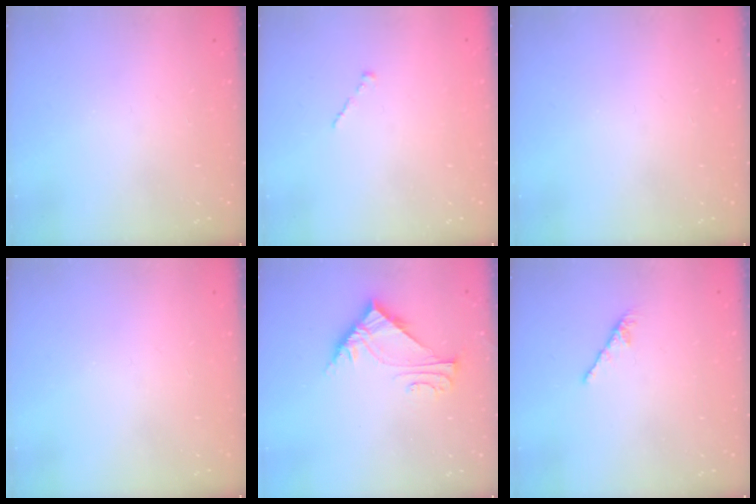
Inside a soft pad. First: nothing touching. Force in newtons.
{"total": 0.0}
{"total": 0.0}
{"total": 0.0}
{"total": 6.3, "press": 6.3, "slide": 0.6}
{"total": 0.0}